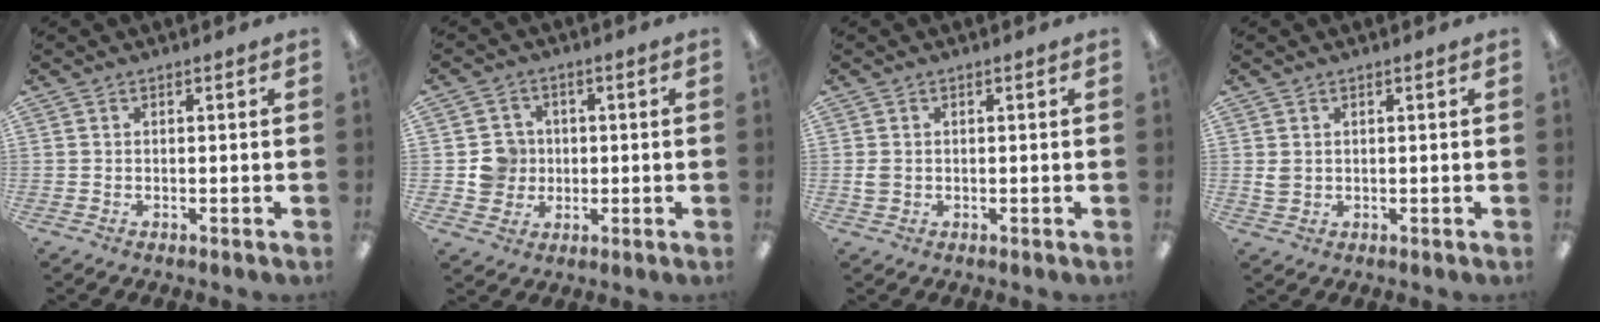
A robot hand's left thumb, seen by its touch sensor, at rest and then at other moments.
{"total": 6.4, "force": [-0.1, 6.3, 1.2], "torque": [-0.013, 0.007, 0.001]}
{"total": 1.7, "force": [0.1, 1.5, 0.9], "torque": [-0.009, 0.002, 0.000]}
{"total": 2.2, "force": [0.7, 1.7, 1.3], "torque": [-0.027, 0.004, 0.012]}